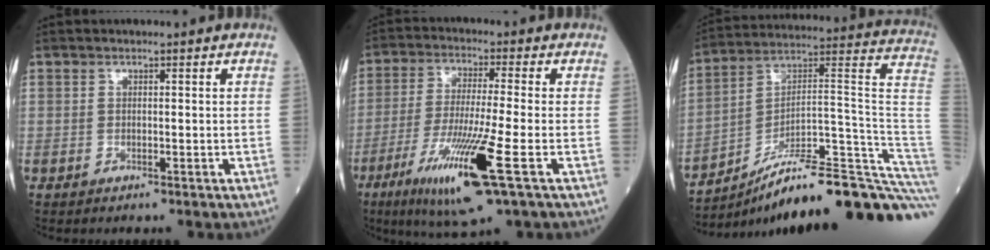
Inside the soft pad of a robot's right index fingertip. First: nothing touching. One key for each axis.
{"total": 13.6, "fx": -5.8, "fy": -0.1, "fz": 12.3, "tx": -0.245, "ty": -0.035, "tz": -0.104}
{"total": 26.5, "fx": -20.5, "fy": 0.9, "fz": 16.9, "tx": -0.132, "ty": 0.048, "tz": -0.304}